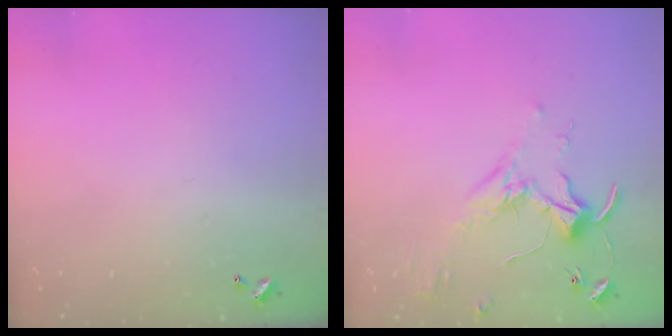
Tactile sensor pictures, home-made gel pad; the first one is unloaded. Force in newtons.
{"total": 1.6, "press": 1.6, "slide": 0.4}